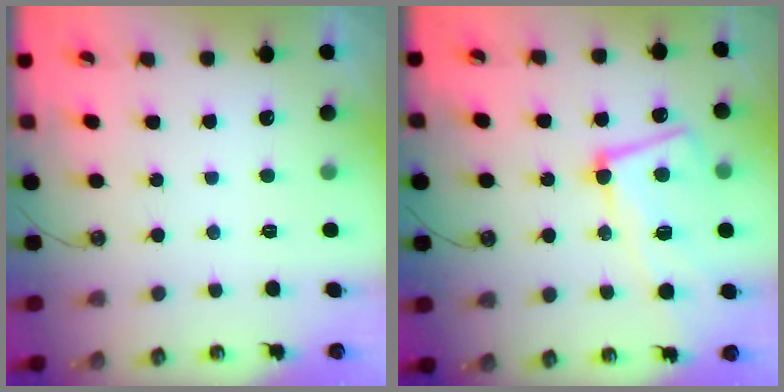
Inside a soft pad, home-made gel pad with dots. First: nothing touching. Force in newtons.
{"total": 12.7, "press": 12.6, "slide": 2.1}